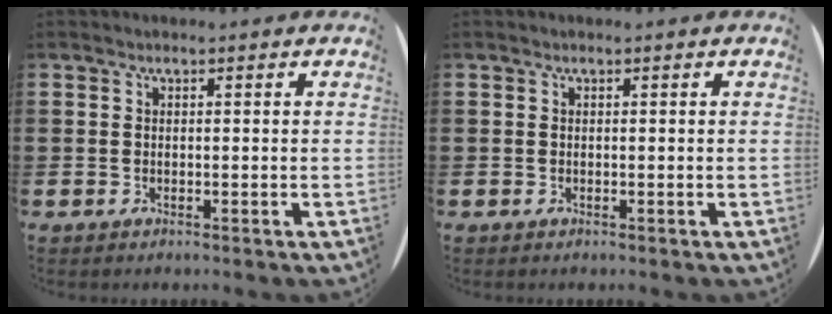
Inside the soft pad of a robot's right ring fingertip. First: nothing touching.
{"total": 0.0}